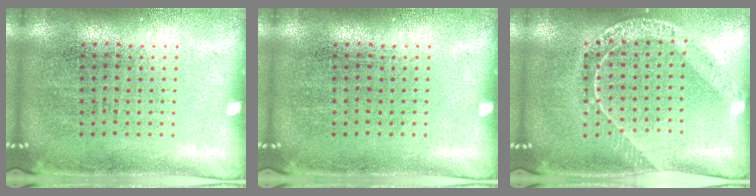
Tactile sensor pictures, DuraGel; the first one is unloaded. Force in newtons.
{"total": 0.0}
{"total": 1.6, "press": 1.5, "slide": 0.5}